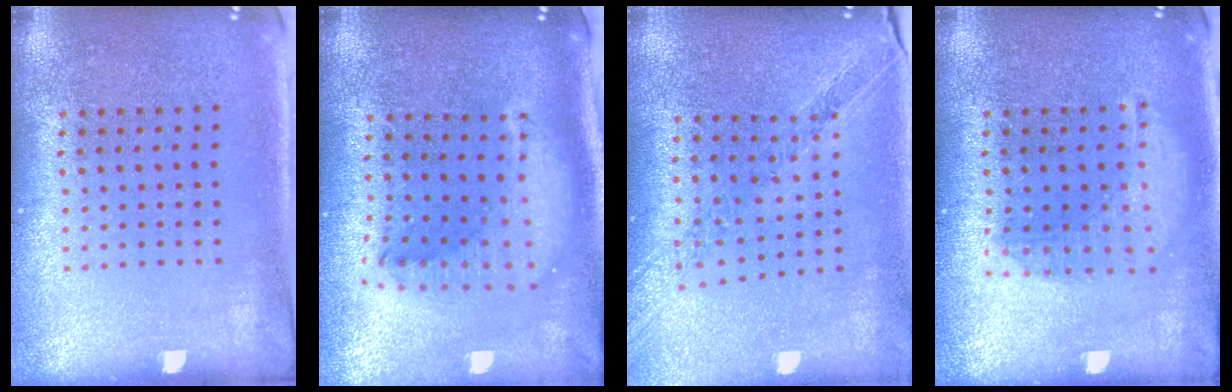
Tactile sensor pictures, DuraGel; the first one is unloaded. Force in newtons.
{"total": 2.3, "press": 1.7, "slide": 1.5}
{"total": 1.0, "press": 1.0, "slide": 0.1}
{"total": 1.4, "press": 1.3, "slide": 0.6}